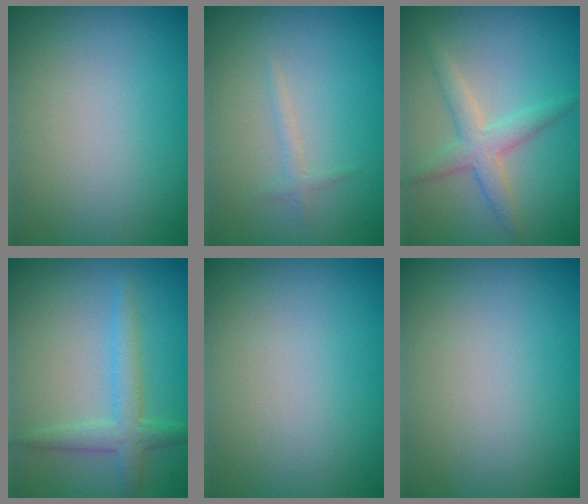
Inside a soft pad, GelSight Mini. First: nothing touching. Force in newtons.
{"total": 0.9, "press": 0.9, "slide": 0.0}
{"total": 3.0, "press": 3.0, "slide": 0.1}
{"total": 2.8, "press": 2.8, "slide": 0.1}
{"total": 0.0}
{"total": 0.0}